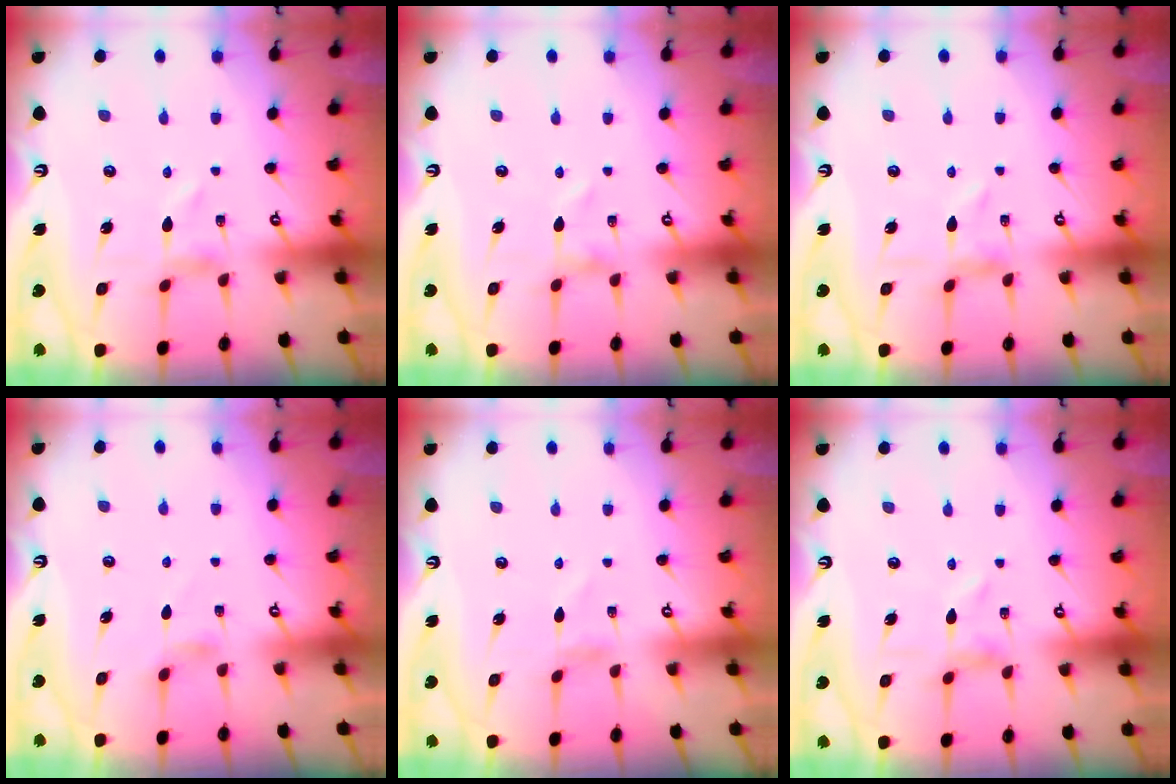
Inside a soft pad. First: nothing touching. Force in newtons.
{"total": 0.0}
{"total": 1.0, "press": 1.0, "slide": 0.2}
{"total": 2.5, "press": 2.5, "slide": 0.4}
{"total": 0.7, "press": 0.6, "slide": 0.3}
{"total": 0.7, "press": 0.6, "slide": 0.3}